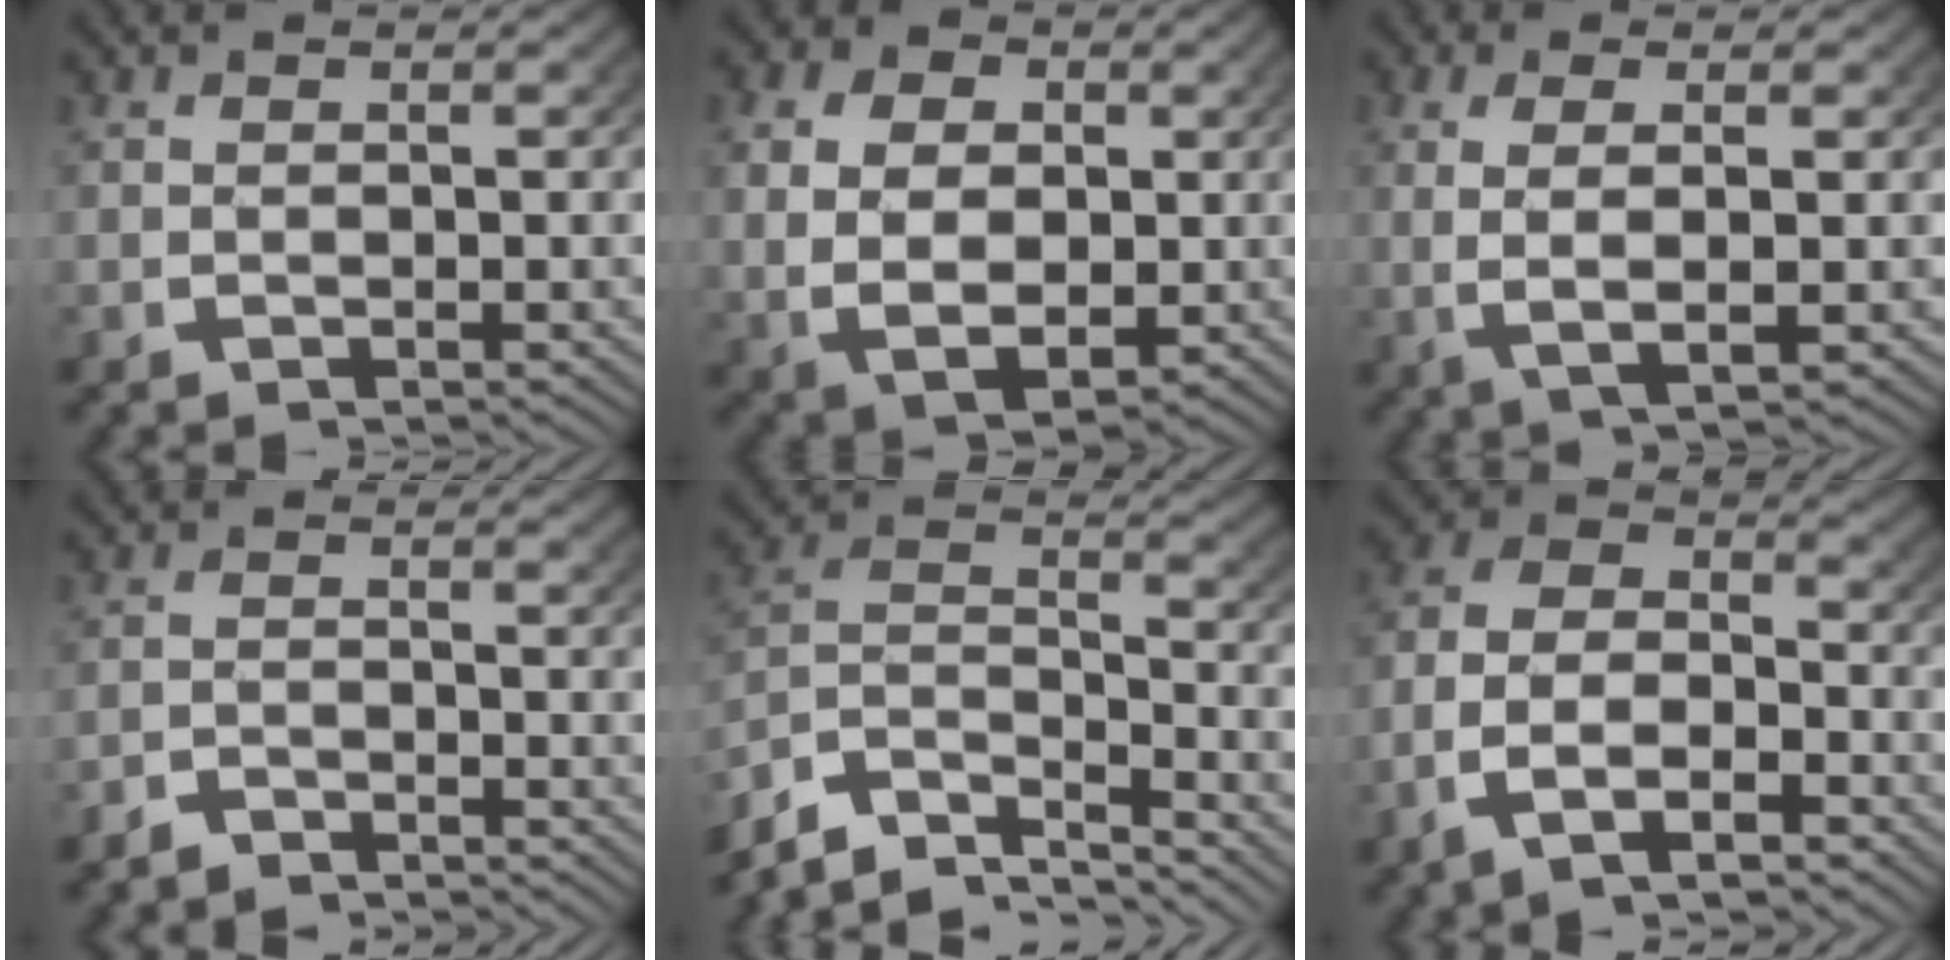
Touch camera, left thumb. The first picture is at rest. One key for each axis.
{"total": 8.1, "fx": -0.2, "fy": 6.0, "fz": 5.5, "tx": -0.104, "ty": -0.030, "tz": 0.012}
{"total": 4.8, "fx": 0.2, "fy": 1.5, "fz": 4.5, "tx": -0.092, "ty": -0.004, "tz": 0.012}
{"total": 2.5, "fx": -2.4, "fy": 0.4, "fz": 0.0, "tx": 0.000, "ty": -0.007, "tz": -0.048}
{"total": 11.3, "fx": -5.1, "fy": 7.7, "fz": 6.5, "tx": -0.151, "ty": -0.041, "tz": -0.083}
{"total": 8.2, "fx": -2.4, "fy": 5.6, "fz": 5.5, "tx": -0.111, "ty": -0.020, "tz": -0.048}